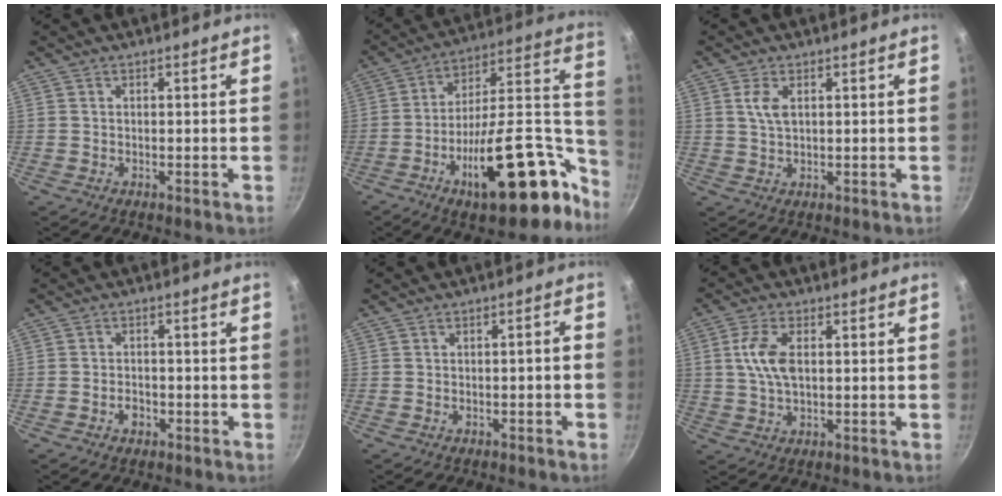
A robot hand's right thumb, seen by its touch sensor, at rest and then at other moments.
{"total": 29.3, "force": [-13.4, 12.5, 22.9], "torque": [-0.272, 0.085, -0.199]}
{"total": 3.4, "force": [1.2, 1.7, 2.7], "torque": [-0.052, -0.005, 0.024]}
{"total": 2.7, "force": [-1.3, 2.0, 1.3], "torque": [-0.011, 0.016, -0.020]}
{"total": 2.1, "force": [-1.3, 0.7, 1.5], "torque": [-0.027, 0.022, -0.013]}
{"total": 6.8, "force": [1.1, 3.5, 5.7], "torque": [-0.113, 0.006, 0.019]}